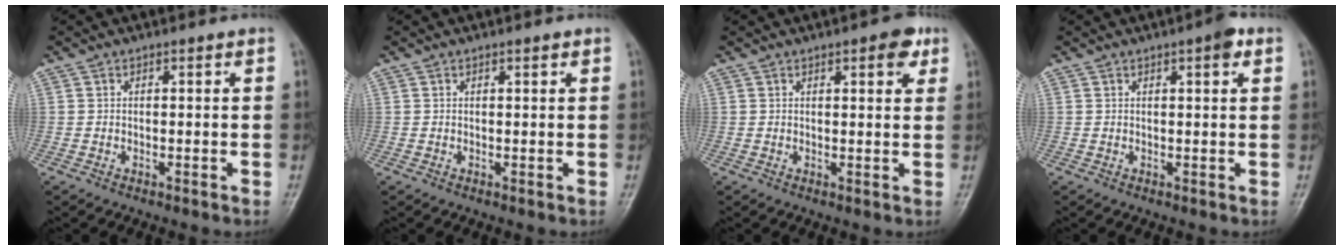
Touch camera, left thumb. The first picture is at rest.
{"total": 0.9, "force": [0.6, 0.2, 0.7], "torque": [-0.011, -0.001, 0.008]}
{"total": 4.5, "force": [2.4, 1.6, 3.5], "torque": [-0.033, -0.006, 0.025]}
{"total": 3.2, "force": [1.6, 0.7, 2.6], "torque": [-0.033, -0.002, 0.018]}